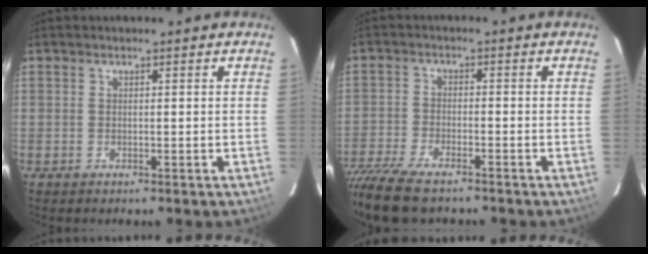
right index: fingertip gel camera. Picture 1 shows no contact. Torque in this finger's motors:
{"motor_torque": [1.26, -0.88, 0.49, 0.13]}